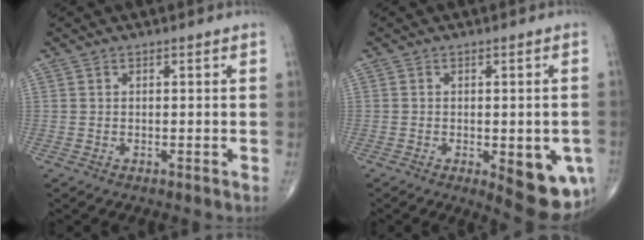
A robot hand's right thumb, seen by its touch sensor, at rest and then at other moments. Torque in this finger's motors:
{"motor_torque": [1.58, 1.29, 0.30, -0.37, 0.14]}